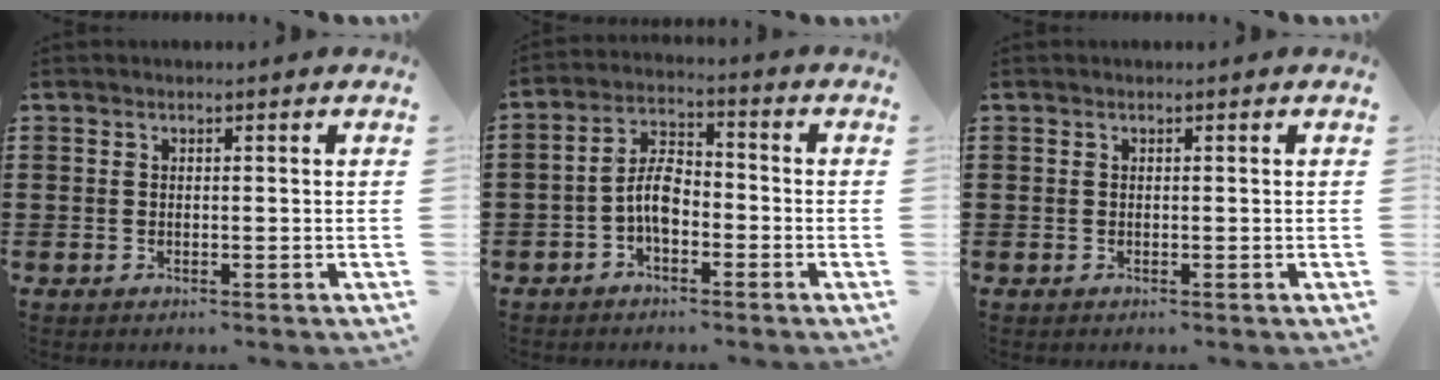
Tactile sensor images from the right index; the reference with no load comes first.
{"total": 5.6, "force": [-2.0, 2.7, 4.5], "torque": [-0.100, 0.002, -0.042]}
{"total": 0.0}